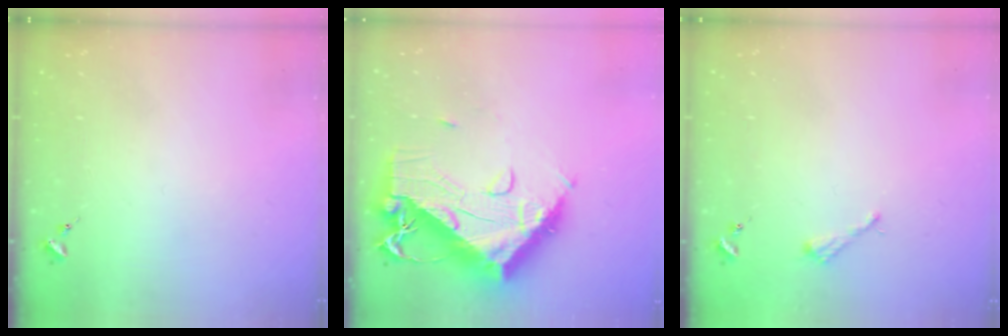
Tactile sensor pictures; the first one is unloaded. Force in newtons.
{"total": 18.2, "press": 18.1, "slide": 1.9}
{"total": 2.6, "press": 2.6, "slide": 0.3}